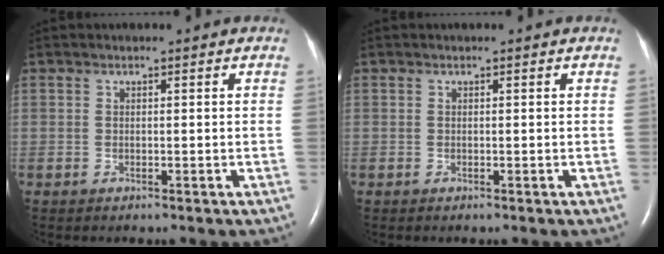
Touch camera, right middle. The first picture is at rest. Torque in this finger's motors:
{"motor_torque": [0.06, -0.13, 0.00, 0.00]}